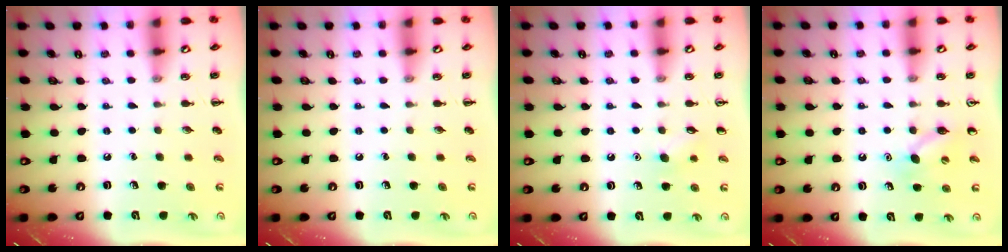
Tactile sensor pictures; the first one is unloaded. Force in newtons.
{"total": 0.0}
{"total": 6.0, "press": 5.8, "slide": 1.7}
{"total": 7.9, "press": 7.7, "slide": 1.4}